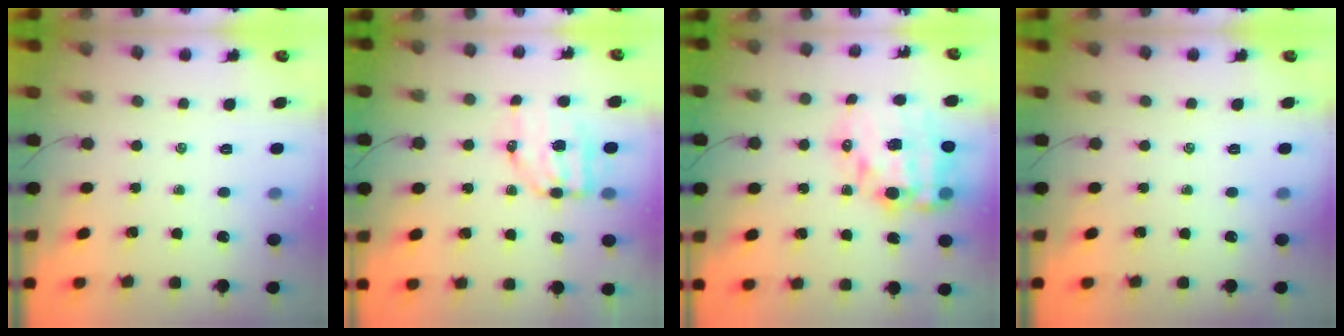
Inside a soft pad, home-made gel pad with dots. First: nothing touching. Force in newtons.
{"total": 6.6, "press": 6.5, "slide": 1.3}
{"total": 17.1, "press": 16.6, "slide": 3.9}
{"total": 0.0}